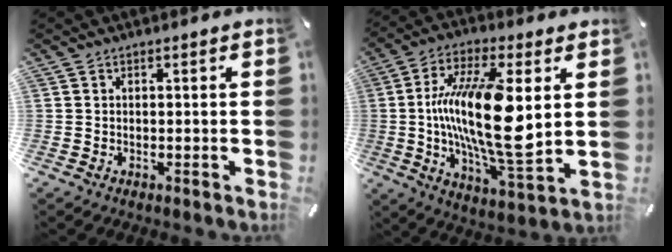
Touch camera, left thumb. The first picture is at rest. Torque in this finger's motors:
{"motor_torque": [2.15, 2.85, 1.63, -1.14, 0.42]}